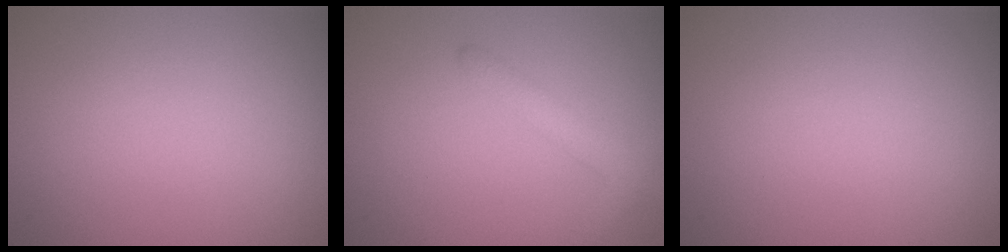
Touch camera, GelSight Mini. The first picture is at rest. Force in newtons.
{"total": 2.3, "press": 2.3, "slide": 0.1}
{"total": 0.0}